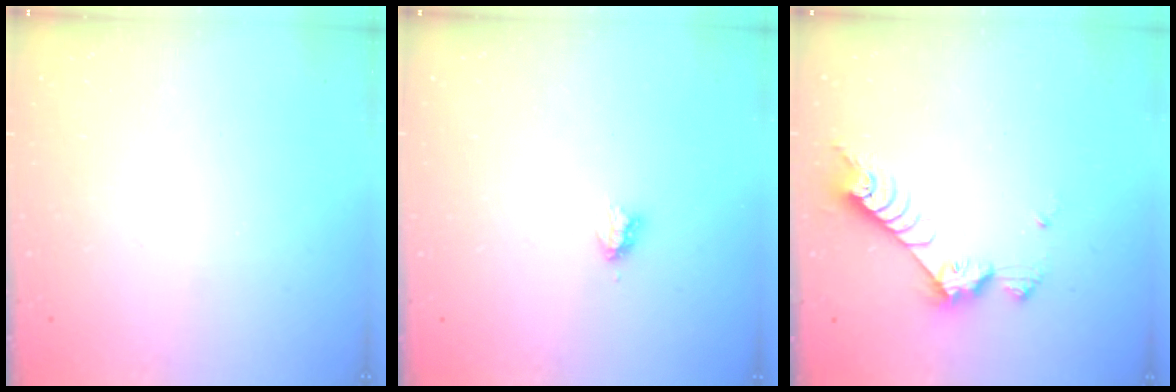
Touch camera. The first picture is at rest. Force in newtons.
{"total": 2.9, "press": 2.9, "slide": 0.5}
{"total": 7.9, "press": 7.8, "slide": 1.3}